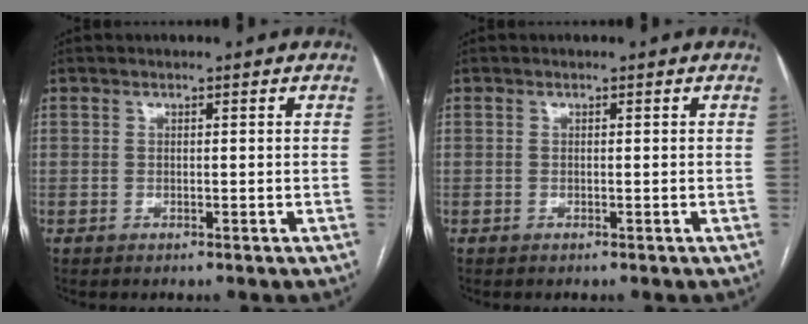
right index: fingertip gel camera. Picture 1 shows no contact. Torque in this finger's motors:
{"motor_torque": [-0.04, 0.17, -0.05, 0.00]}